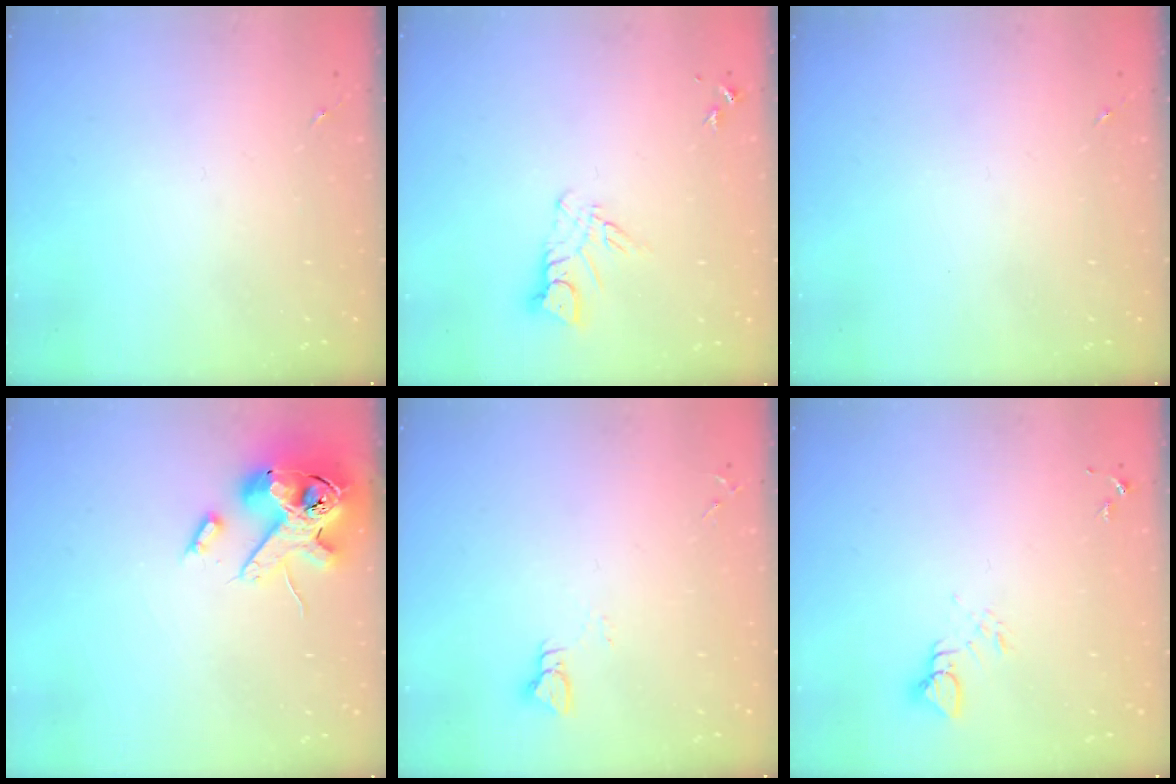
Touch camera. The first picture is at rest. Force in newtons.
{"total": 7.0, "press": 7.0, "slide": 0.7}
{"total": 0.0}
{"total": 15.9, "press": 15.7, "slide": 2.7}
{"total": 2.9, "press": 2.9, "slide": 0.3}
{"total": 3.8, "press": 3.8, "slide": 0.2}